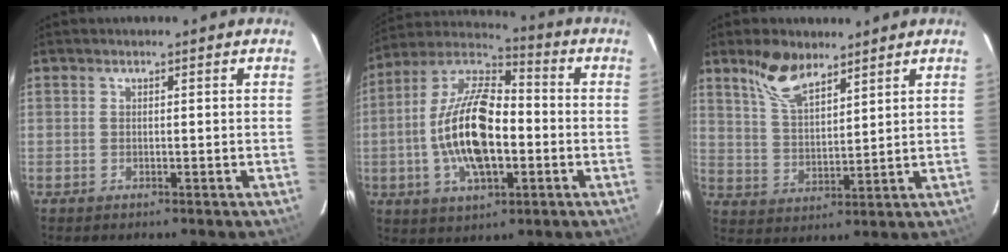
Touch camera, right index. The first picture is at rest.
{"total": 18.1, "force": [-3.0, 8.2, 15.8], "torque": [-0.313, 0.006, -0.057]}
{"total": 8.6, "force": [6.4, 3.4, 4.6], "torque": [-0.085, 0.010, 0.128]}